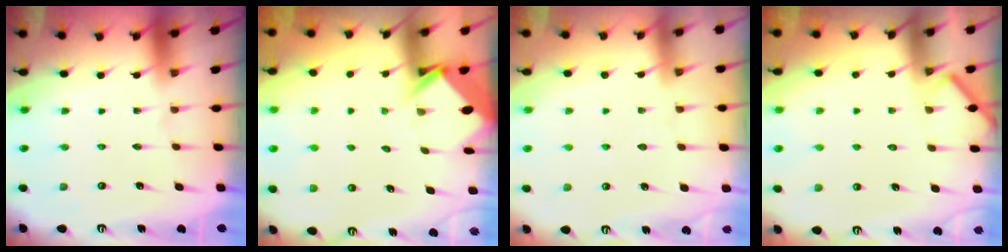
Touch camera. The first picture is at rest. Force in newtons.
{"total": 4.0, "press": 4.0, "slide": 0.2}
{"total": 4.4, "press": 4.3, "slide": 0.7}
{"total": 3.7, "press": 3.6, "slide": 0.5}